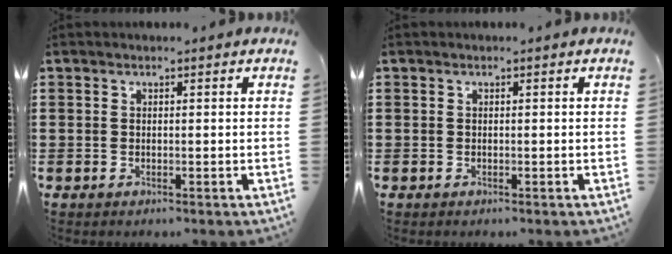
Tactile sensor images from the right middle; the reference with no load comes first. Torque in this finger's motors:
{"motor_torque": [0.12, -0.09, 0.00, -0.01]}